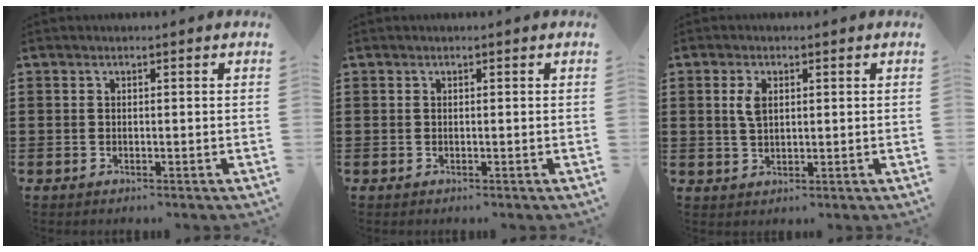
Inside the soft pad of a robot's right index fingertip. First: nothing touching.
{"total": 0.0}
{"total": 3.2, "force": [0.9, 1.7, 2.6], "torque": [-0.057, 0.009, 0.013]}